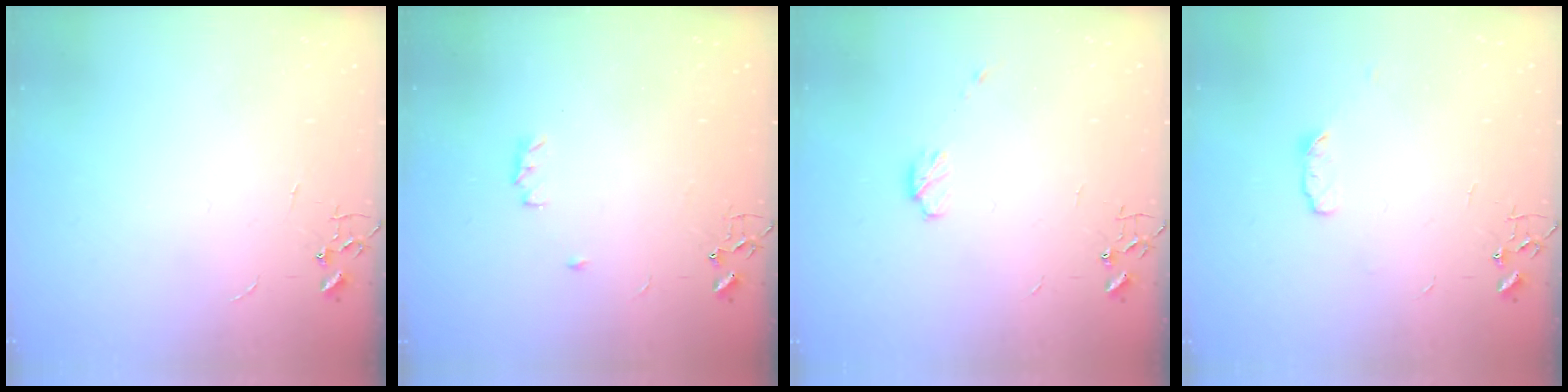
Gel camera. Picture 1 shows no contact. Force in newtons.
{"total": 4.2, "press": 4.1, "slide": 0.9}
{"total": 4.9, "press": 4.8, "slide": 1.0}
{"total": 5.0, "press": 4.8, "slide": 1.2}